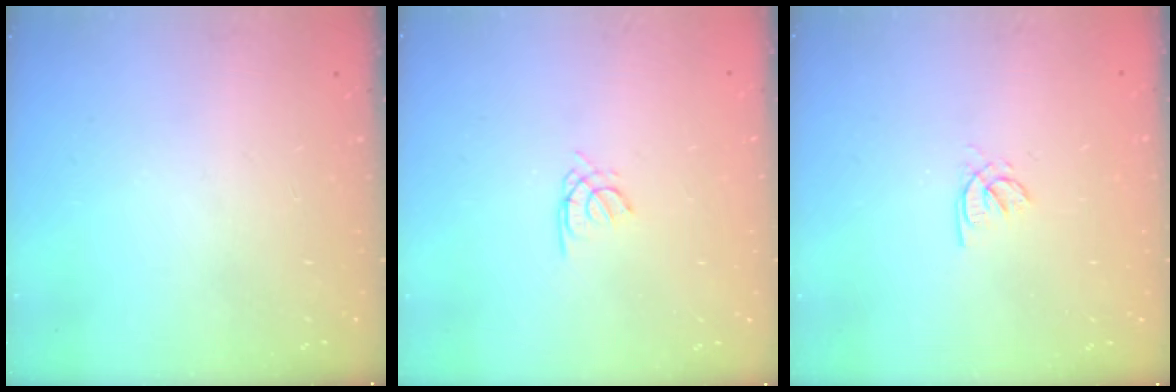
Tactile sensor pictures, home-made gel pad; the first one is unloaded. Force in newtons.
{"total": 1.5, "press": 1.4, "slide": 0.4}
{"total": 1.9, "press": 1.8, "slide": 0.4}